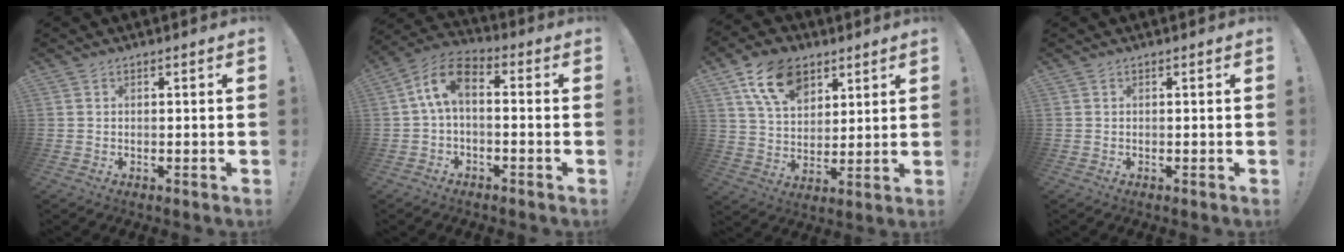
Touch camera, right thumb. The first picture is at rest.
{"total": 8.4, "force": [0.4, 4.6, 7.0], "torque": [-0.135, 0.012, 0.012]}
{"total": 15.0, "force": [8.2, 9.8, 7.9], "torque": [-0.137, -0.025, 0.156]}
{"total": 0.0}